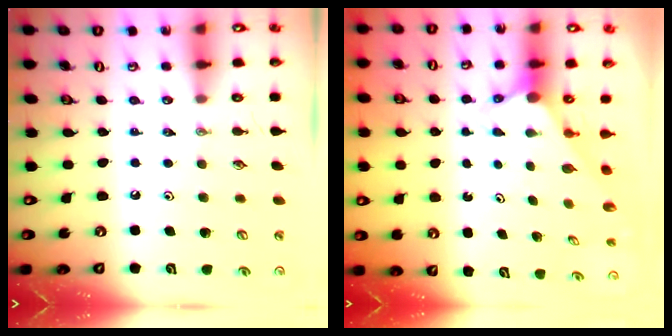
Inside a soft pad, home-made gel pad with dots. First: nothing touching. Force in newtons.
{"total": 2.6, "press": 2.6, "slide": 0.2}